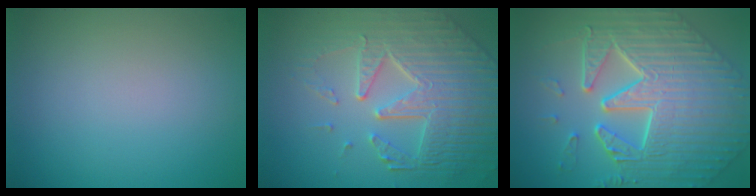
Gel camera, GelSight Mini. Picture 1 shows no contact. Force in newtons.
{"total": 8.6, "press": 5.9, "slide": 6.3}
{"total": 10.1, "press": 7.5, "slide": 6.8}